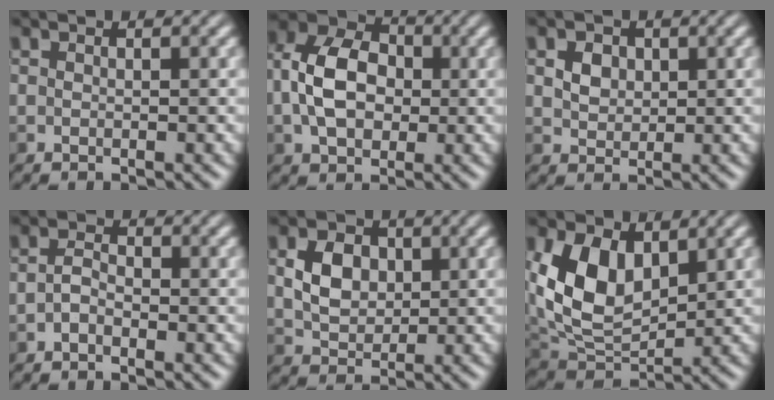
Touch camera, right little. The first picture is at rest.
{"total": 7.3, "force": [-0.1, 5.2, 5.1], "torque": [-0.104, 0.013, -0.012]}
{"total": 2.1, "force": [0.6, 1.6, 1.1], "torque": [-0.023, -0.002, 0.009]}
{"total": 1.5, "force": [-0.7, 0.8, 1.0], "torque": [-0.021, 0.004, -0.018]}
{"total": 4.0, "force": [0.7, 3.0, 2.6], "torque": [-0.054, 0.001, 0.011]}
{"total": 8.4, "force": [2.2, 5.3, 6.1], "torque": [-0.129, -0.009, 0.042]}